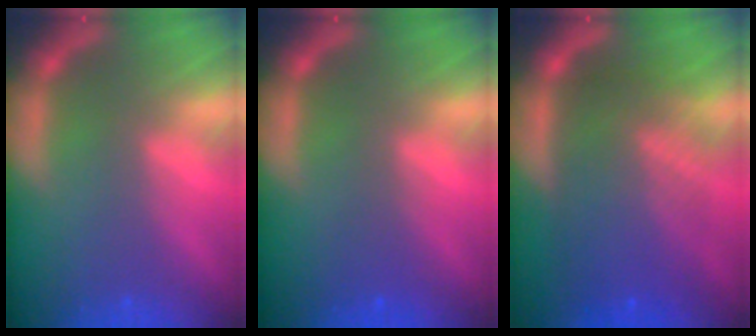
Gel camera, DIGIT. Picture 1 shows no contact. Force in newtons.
{"total": 1.4}
{"total": 10.0}